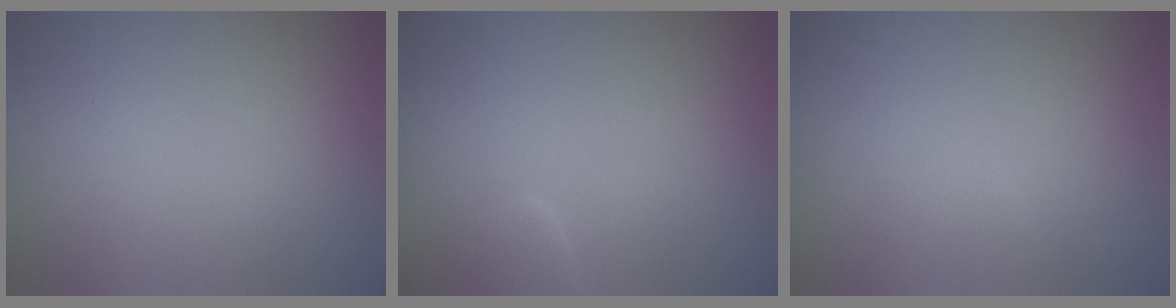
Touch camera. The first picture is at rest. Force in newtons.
{"total": 1.8, "press": 1.8, "slide": 0.1}
{"total": 0.7, "press": 0.7, "slide": 0.1}